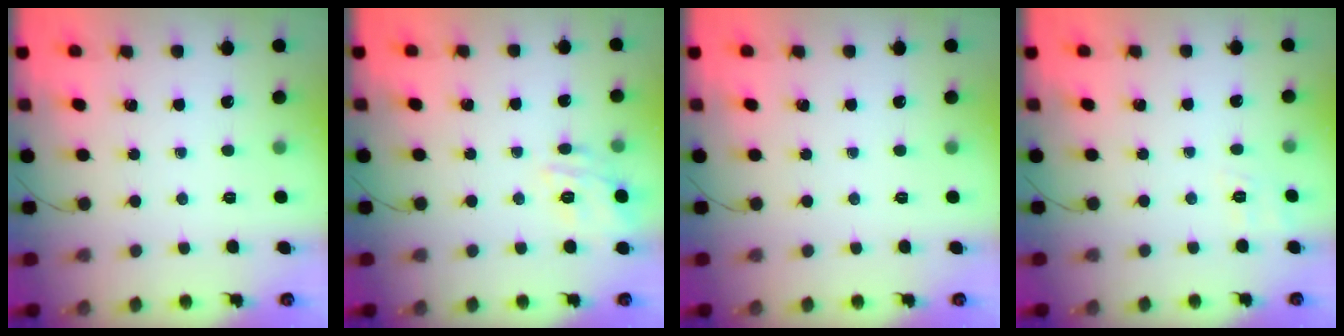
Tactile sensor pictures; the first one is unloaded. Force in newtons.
{"total": 11.3, "press": 11.3, "slide": 0.8}
{"total": 0.0}
{"total": 6.7, "press": 6.4, "slide": 2.0}